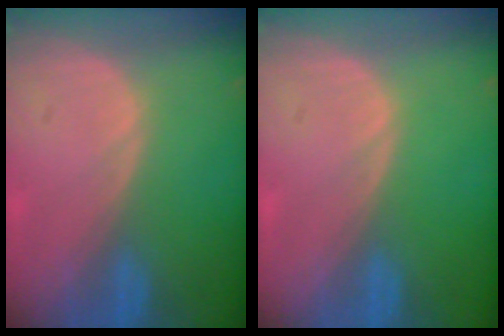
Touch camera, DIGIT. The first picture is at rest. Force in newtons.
{"total": 0.0}